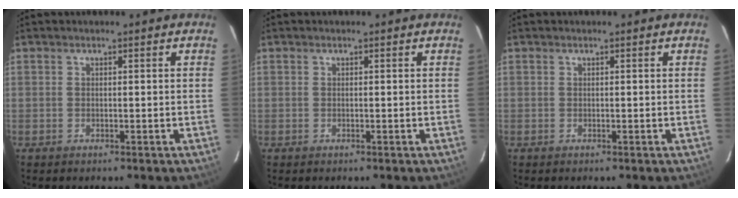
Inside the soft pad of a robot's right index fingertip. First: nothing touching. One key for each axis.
{"total": 1.6, "fx": 1.4, "fy": -0.9, "fz": 0.1, "tx": -0.006, "ty": -0.025, "tz": 0.005}
{"total": 0.0}